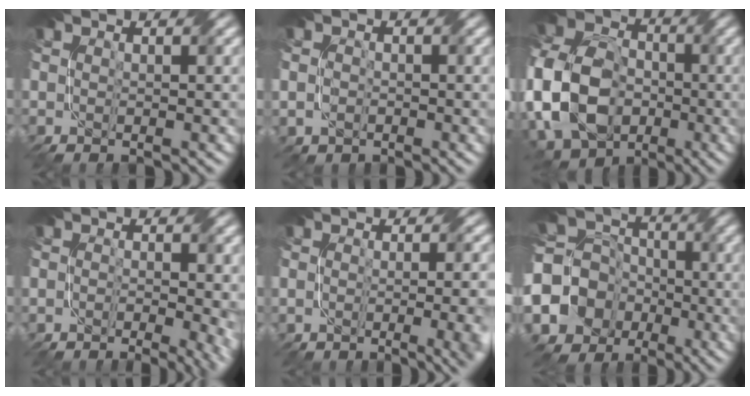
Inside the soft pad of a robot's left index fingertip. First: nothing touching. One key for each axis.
{"total": 1.2, "fx": -0.1, "fy": 1.1, "fz": -0.2, "tx": 0.003, "ty": 0.000, "tz": 0.003}
{"total": 12.5, "fx": -2.9, "fy": 9.8, "fz": 7.3, "tx": -0.177, "ty": 0.002, "tz": -0.063}
{"total": 6.4, "fx": -1.8, "fy": 2.8, "fz": 5.5, "tx": -0.036, "ty": -0.004, "tz": -0.022}
{"total": 9.7, "fx": -1.8, "fy": 5.2, "fz": 7.9, "tx": -0.032, "ty": 0.002, "tz": -0.004}
{"total": 9.8, "fx": -2.9, "fy": 8.9, "fz": 3.2, "tx": -0.070, "ty": 0.001, "tz": -0.070}